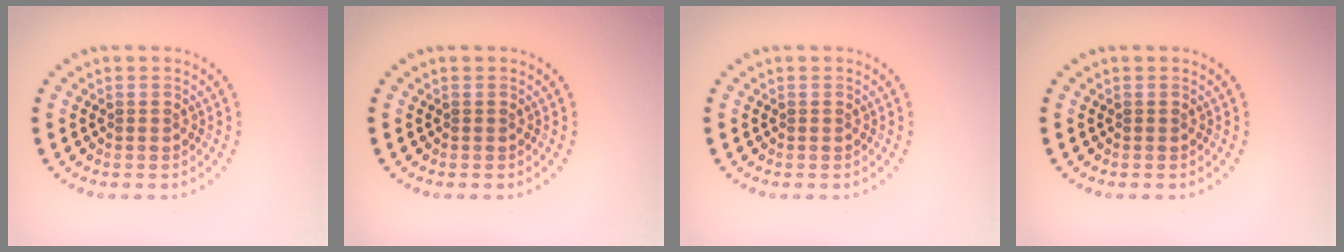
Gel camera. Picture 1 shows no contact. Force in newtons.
{"total": 0.0}
{"total": 0.0}
{"total": 0.0}